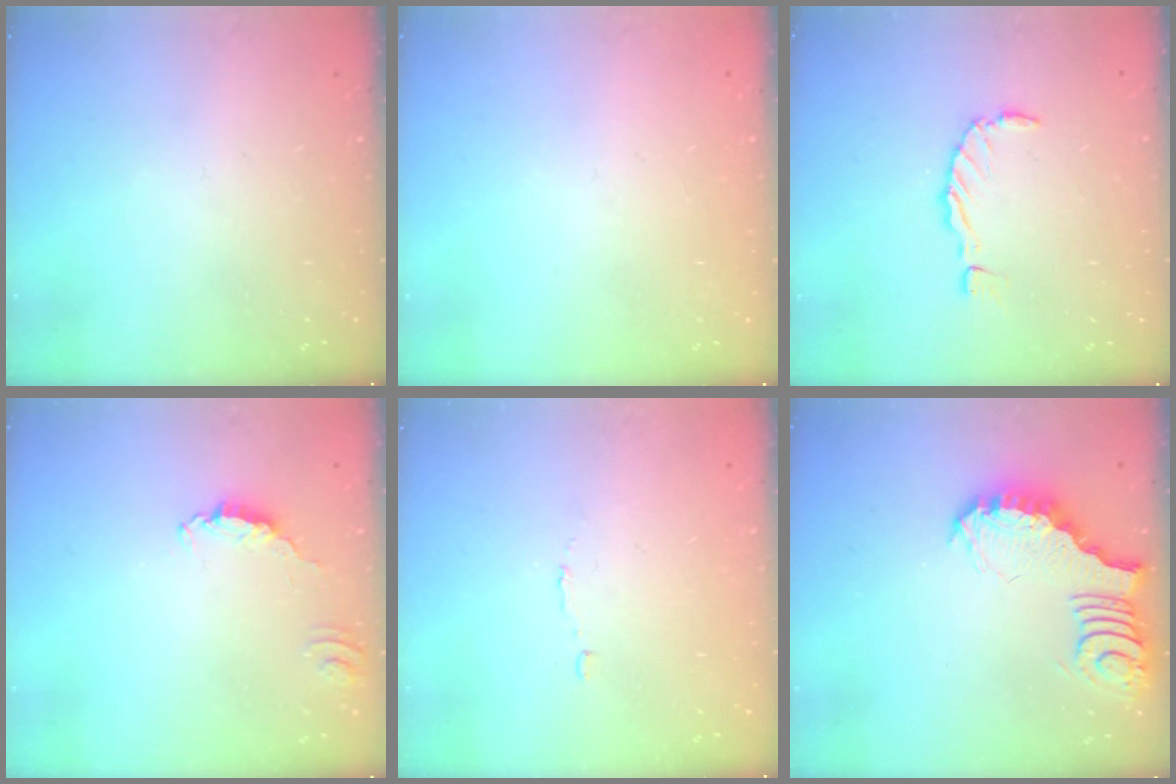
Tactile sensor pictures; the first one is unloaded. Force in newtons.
{"total": 0.0}
{"total": 0.0}
{"total": 1.7, "press": 1.7, "slide": 0.2}
{"total": 1.9, "press": 1.9, "slide": 0.1}
{"total": 3.9, "press": 3.8, "slide": 0.6}